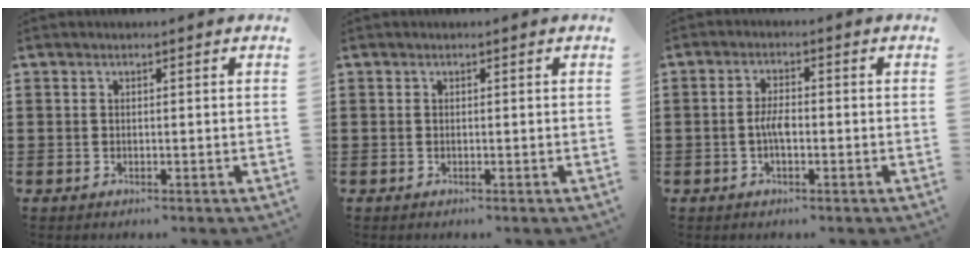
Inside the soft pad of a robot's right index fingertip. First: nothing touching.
{"total": 0.0}
{"total": 3.4, "force": [-0.8, 1.4, 3.0], "torque": [-0.065, 0.002, -0.017]}